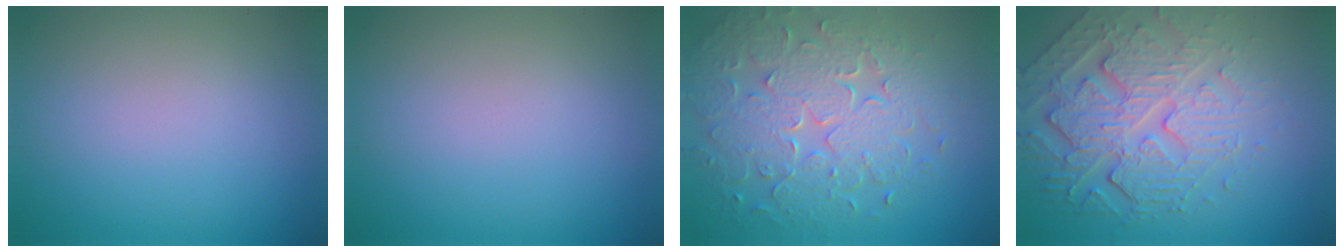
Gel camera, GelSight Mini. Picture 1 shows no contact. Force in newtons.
{"total": 0.0}
{"total": 8.1, "press": 5.8, "slide": 5.6}
{"total": 7.1, "press": 5.2, "slide": 4.8}